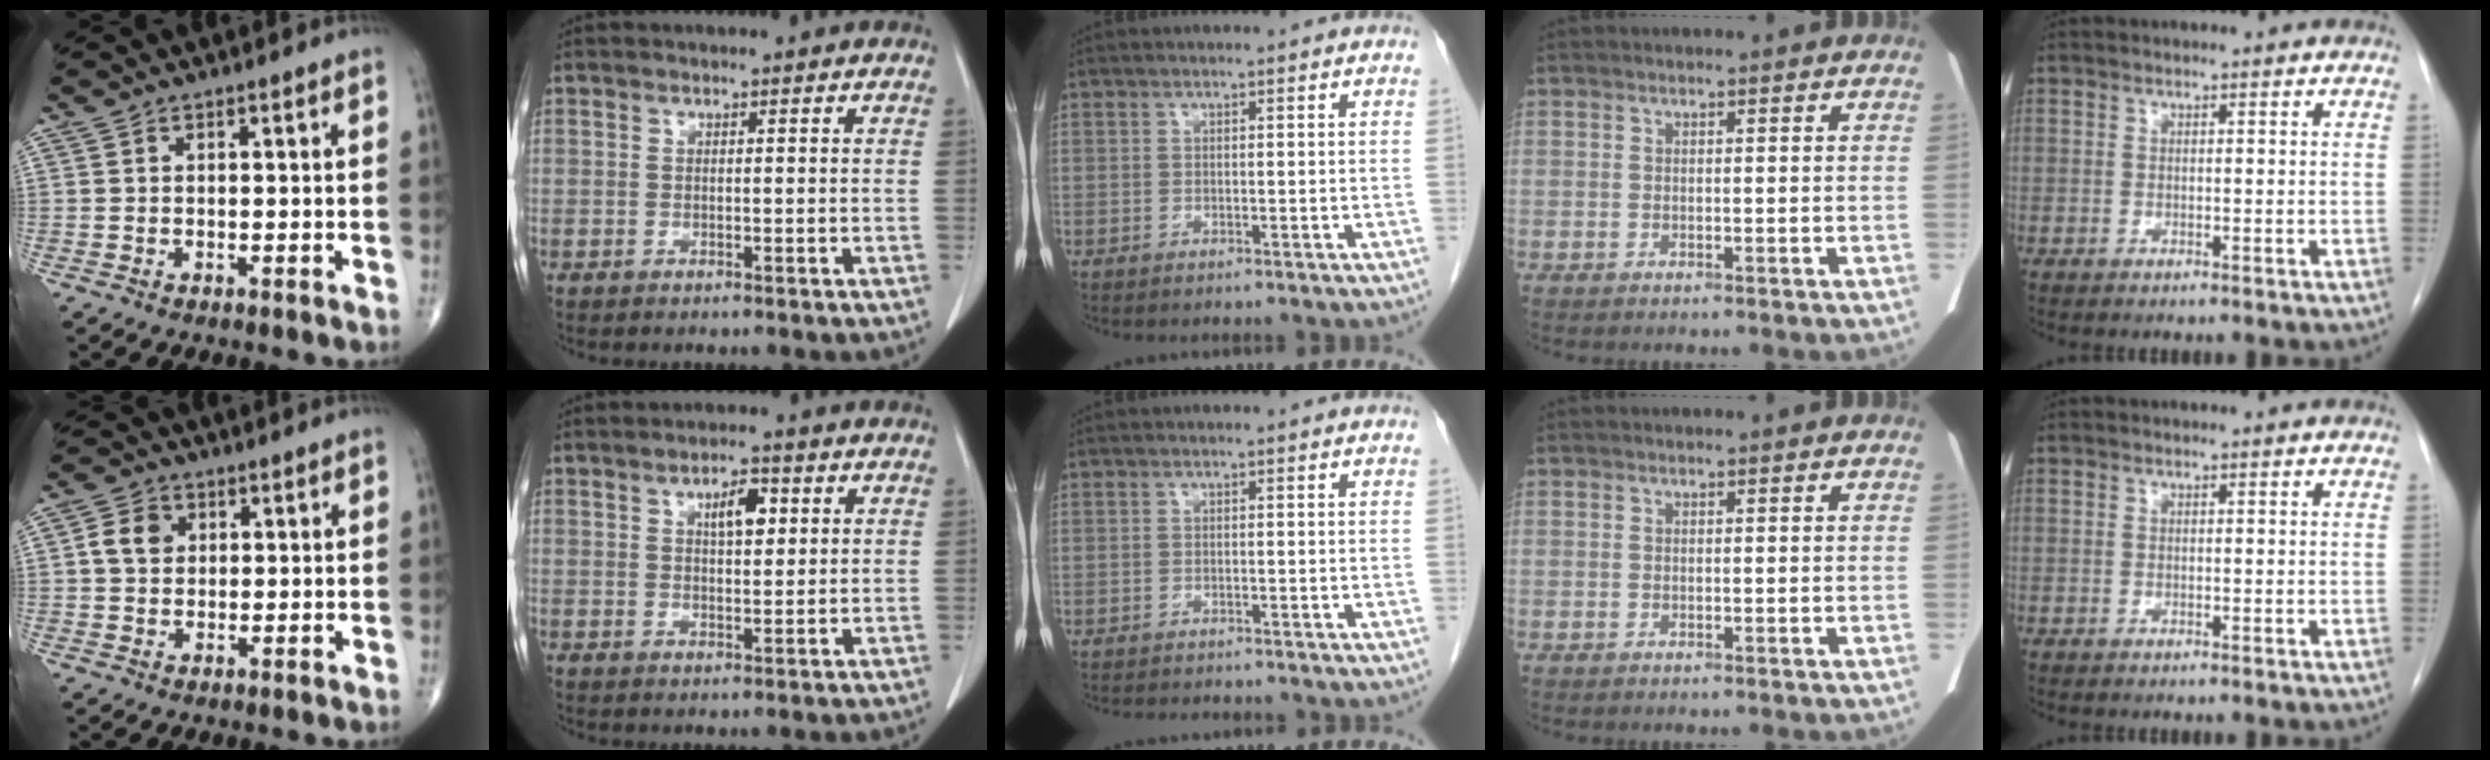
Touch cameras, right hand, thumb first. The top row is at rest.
{"thumb": {"total": 4.9, "force": [1.1, 4.0, 2.6], "torque": [-0.036, 0.003, 0.015]}, "index": {"total": 4.5, "force": [1.7, 1.7, 3.9], "torque": [-0.062, 0.003, 0.027]}, "middle": {"total": 3.5, "force": [-3.3, 0.8, 1.1], "torque": [-0.014, -0.006, -0.044]}}